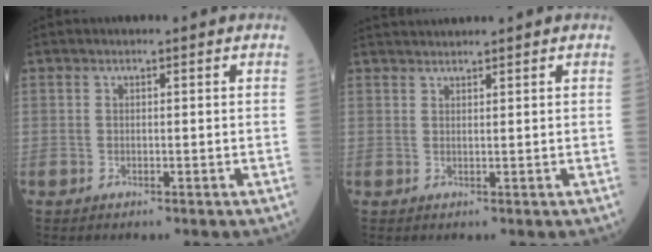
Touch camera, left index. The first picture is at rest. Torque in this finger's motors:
{"motor_torque": [-0.21, -1.91, -0.02, -0.01]}